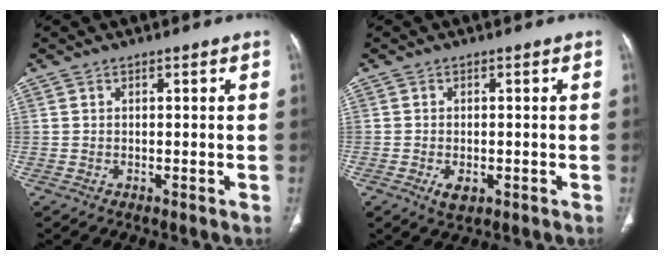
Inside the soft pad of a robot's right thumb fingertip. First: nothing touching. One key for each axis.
{"total": 3.9, "fx": -1.4, "fy": 2.1, "fz": 2.9, "tx": -0.050, "ty": -0.003, "tz": -0.017}